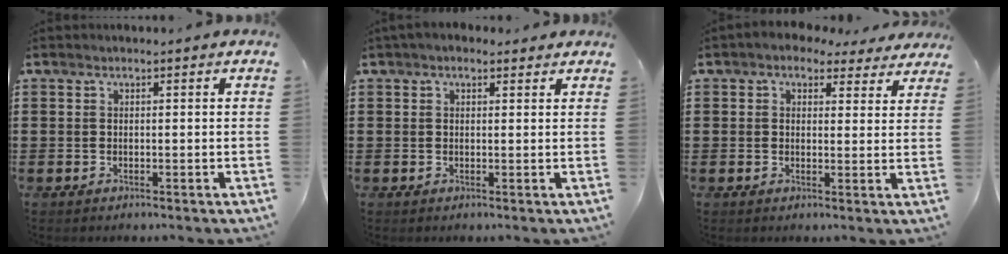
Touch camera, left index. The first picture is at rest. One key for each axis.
{"total": 1.6, "fx": 1.0, "fy": 1.0, "fz": 0.7, "tx": -0.016, "ty": 0.009, "tz": 0.019}
{"total": 3.0, "fx": 2.3, "fy": 1.6, "fz": 0.9, "tx": -0.021, "ty": -0.002, "tz": 0.040}